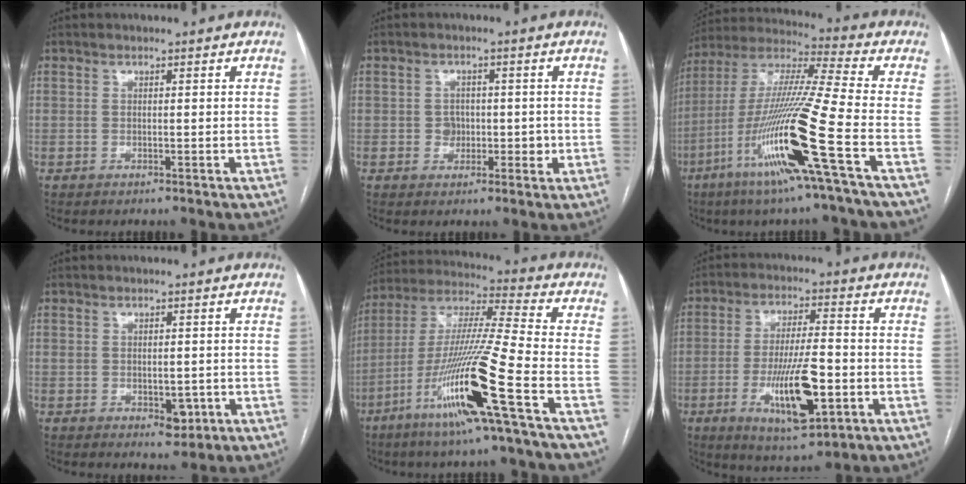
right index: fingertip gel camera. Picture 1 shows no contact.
{"total": 3.1, "force": [-0.3, 2.7, 1.6], "torque": [-0.014, 0.006, -0.003]}
{"total": 19.6, "force": [-7.8, -1.5, 18.0], "torque": [-0.373, -0.030, -0.158]}
{"total": 3.4, "force": [-0.7, 2.2, 2.5], "torque": [-0.032, 0.001, 0.001]}
{"total": 17.9, "force": [-8.0, -1.7, 16.0], "torque": [-0.328, -0.030, -0.157]}
{"total": 12.5, "force": [-3.7, 2.7, 11.6], "torque": [-0.213, -0.013, -0.055]}